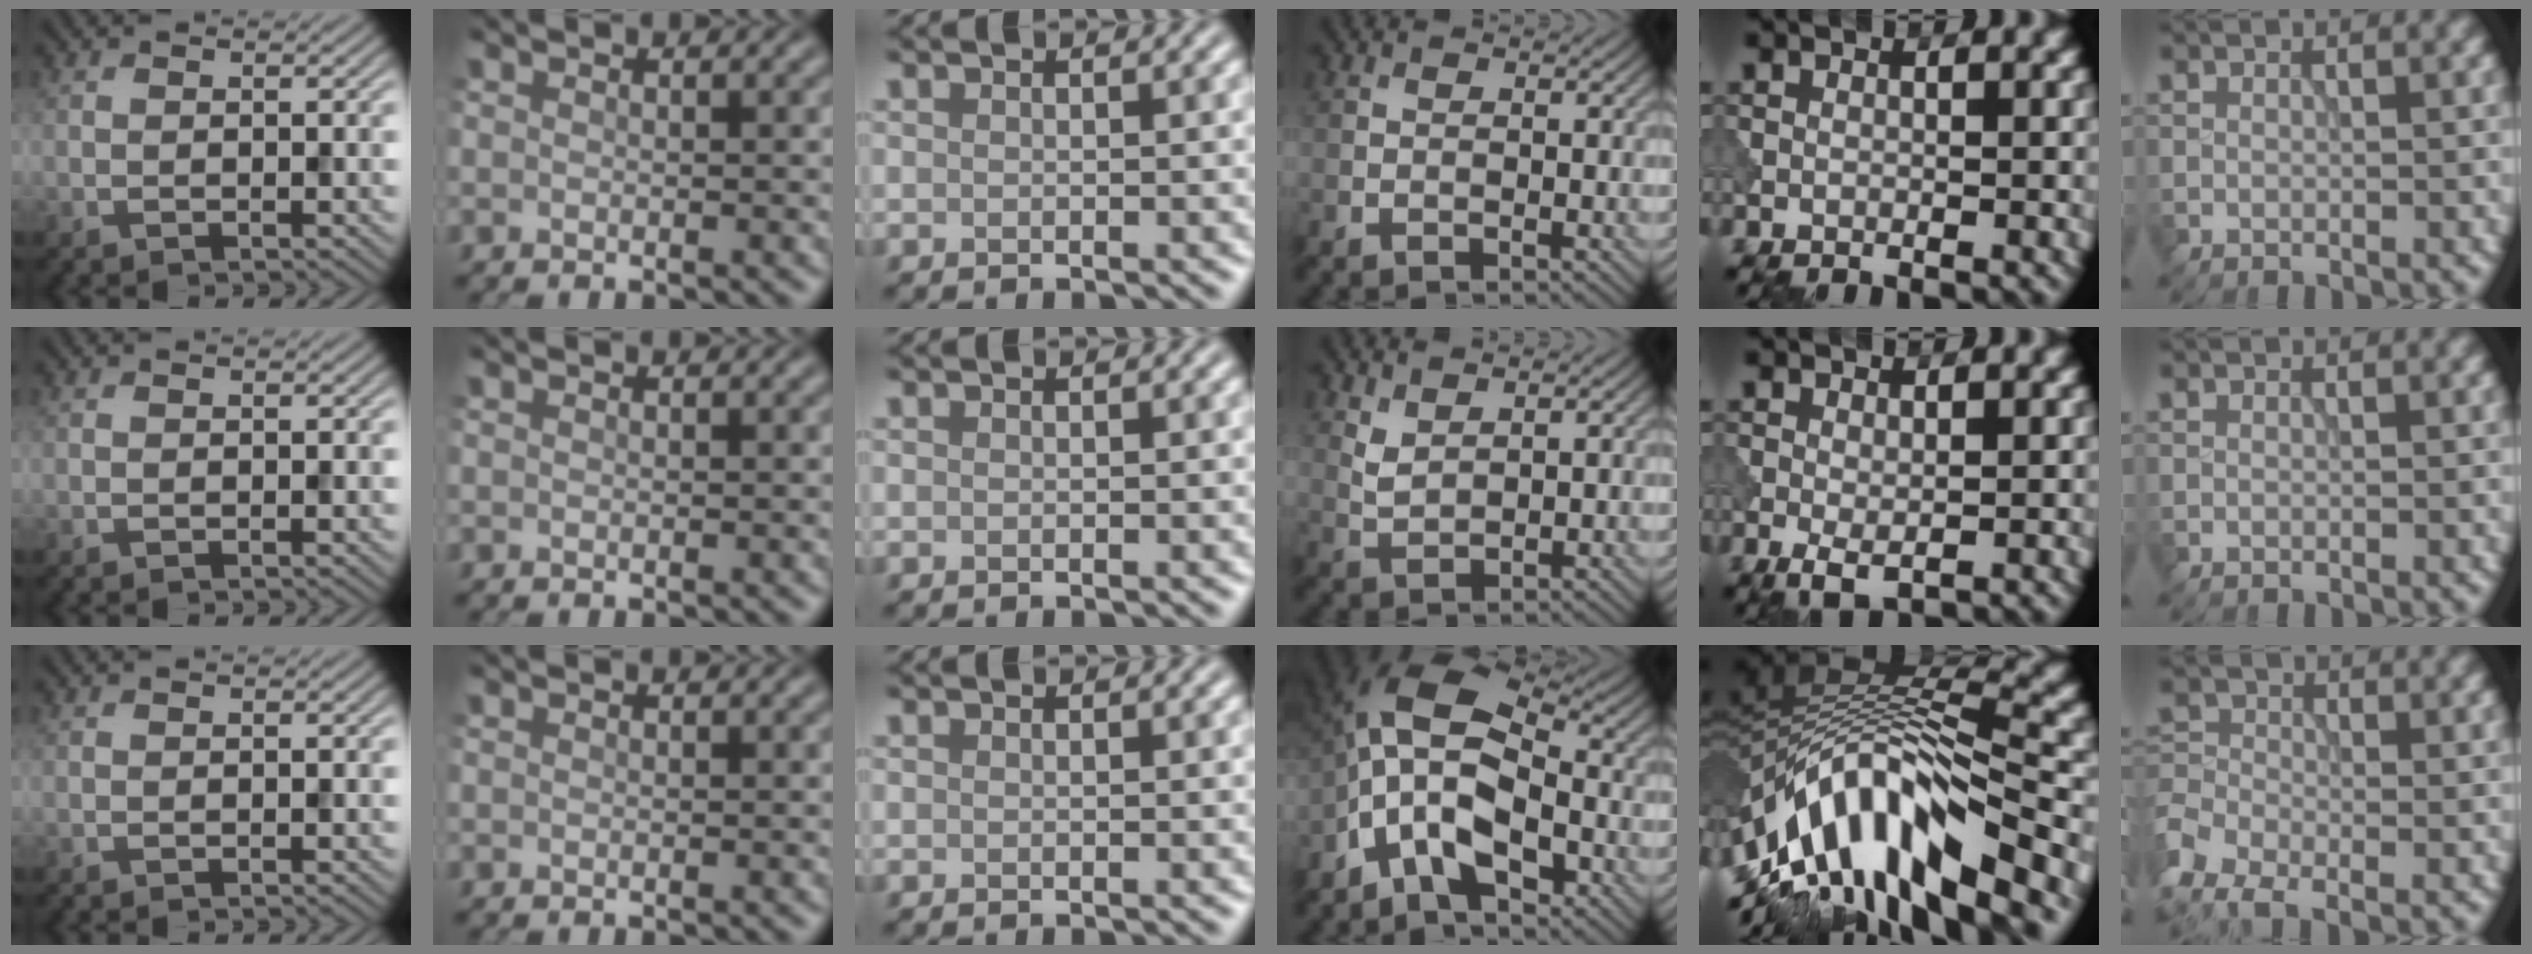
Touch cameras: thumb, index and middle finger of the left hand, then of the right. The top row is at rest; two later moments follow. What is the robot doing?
{"motion": "dispense", "object": "pipette"}